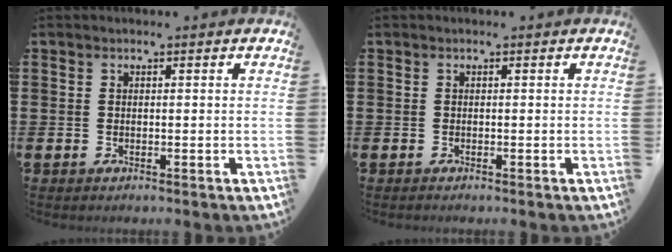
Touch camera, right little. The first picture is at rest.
{"total": 0.0}